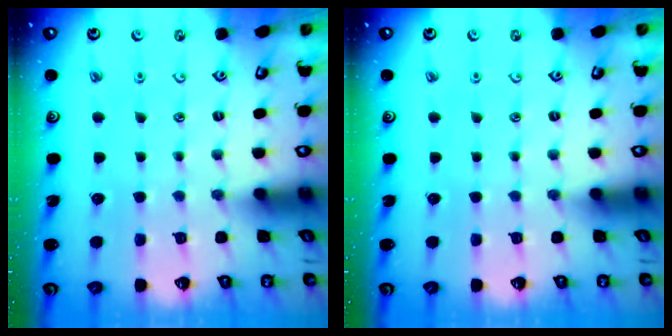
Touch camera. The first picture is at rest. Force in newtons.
{"total": 0.0}